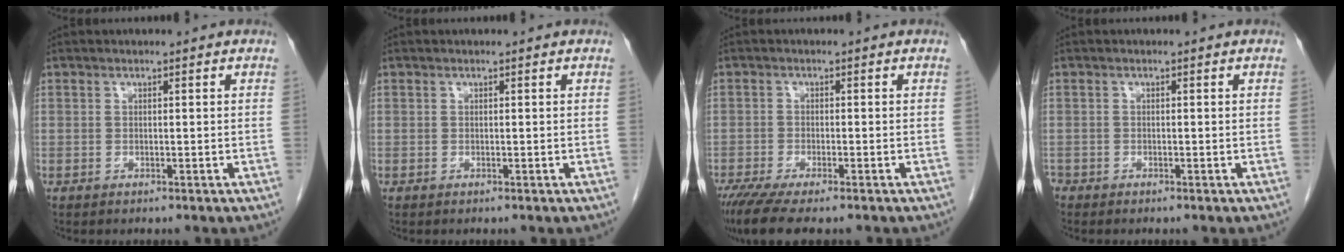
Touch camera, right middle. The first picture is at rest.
{"total": 0.0}
{"total": 7.7, "force": [-6.0, 1.2, 4.7], "torque": [-0.075, -0.017, -0.098]}
{"total": 0.8, "force": [-0.6, 0.4, 0.0], "torque": [0.000, 0.001, -0.012]}